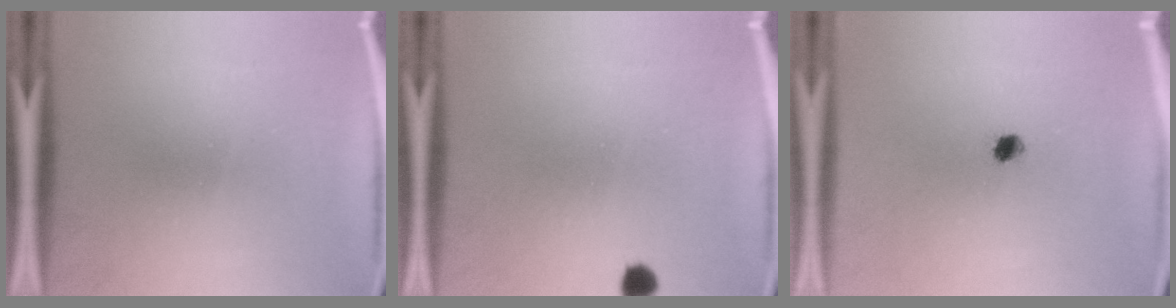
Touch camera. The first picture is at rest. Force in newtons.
{"total": 2.1}
{"total": 2.1}